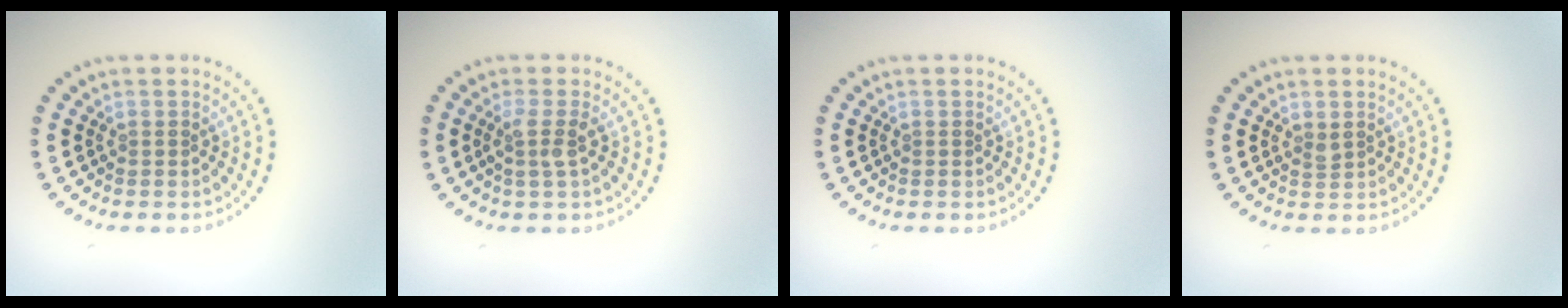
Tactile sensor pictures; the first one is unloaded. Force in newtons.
{"total": 1.7, "press": 1.3, "slide": 1.2}
{"total": 0.0}
{"total": 0.6, "press": 0.5, "slide": 0.4}